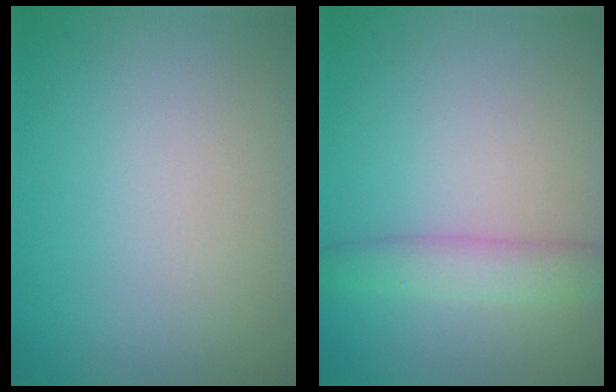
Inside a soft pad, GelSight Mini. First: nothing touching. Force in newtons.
{"total": 2.9, "press": 2.9, "slide": 0.1}